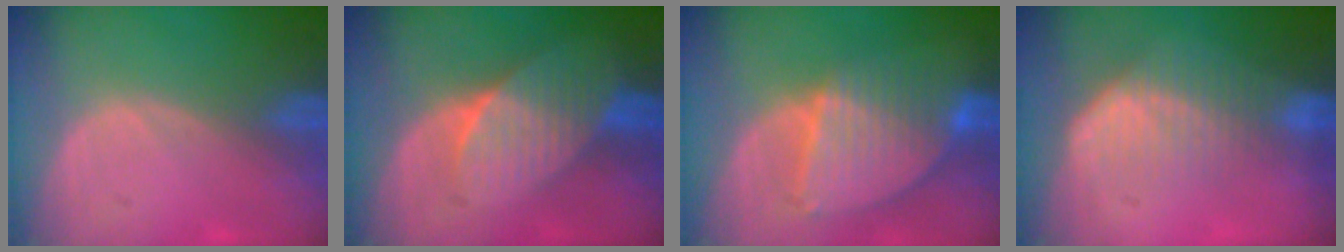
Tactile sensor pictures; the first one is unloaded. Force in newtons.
{"total": 7.4, "press": 6.7, "slide": 3.2}
{"total": 8.5, "press": 7.4, "slide": 4.2}
{"total": 7.5, "press": 6.3, "slide": 4.0}